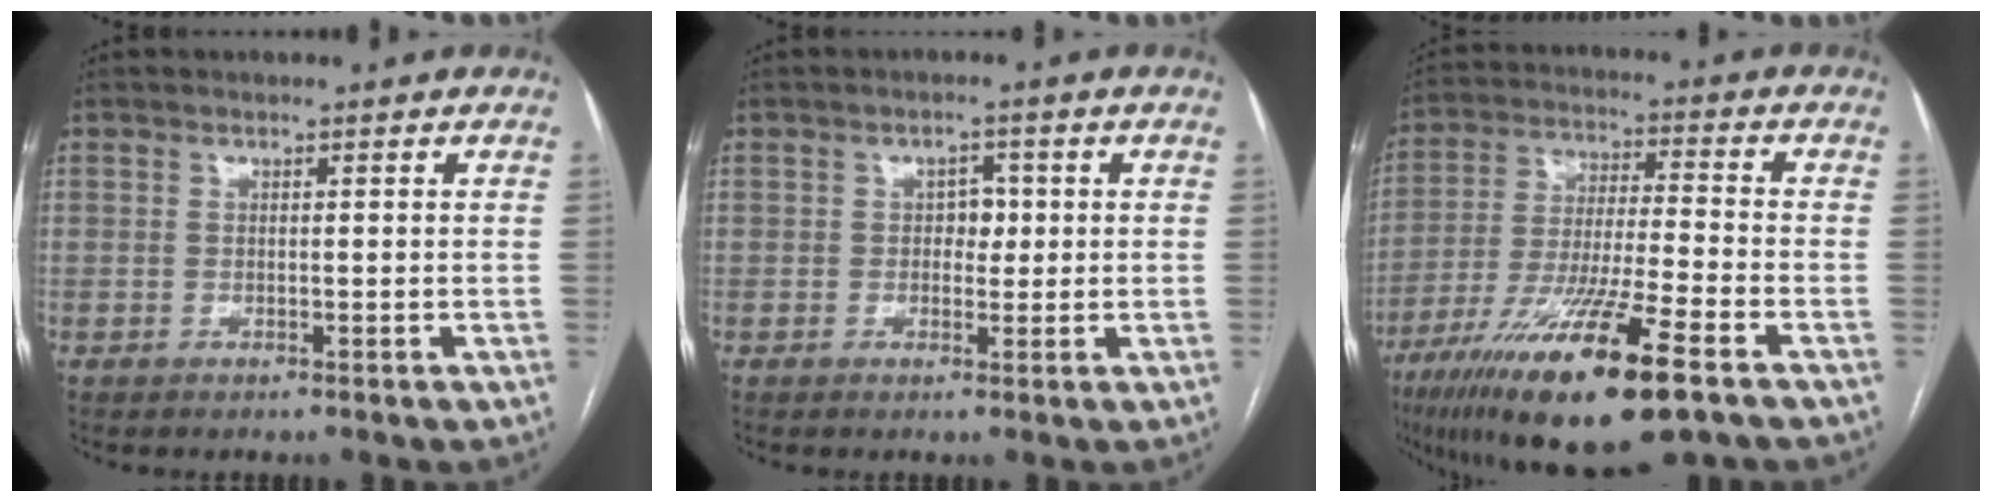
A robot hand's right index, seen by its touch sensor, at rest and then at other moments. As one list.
[{"total": 2.7, "force": [0.2, 1.8, 2.0], "torque": [-0.022, 0.007, 0.002]}, {"total": 19.0, "force": [-11.1, 1.4, 15.4], "torque": [-0.289, -0.047, -0.195]}]